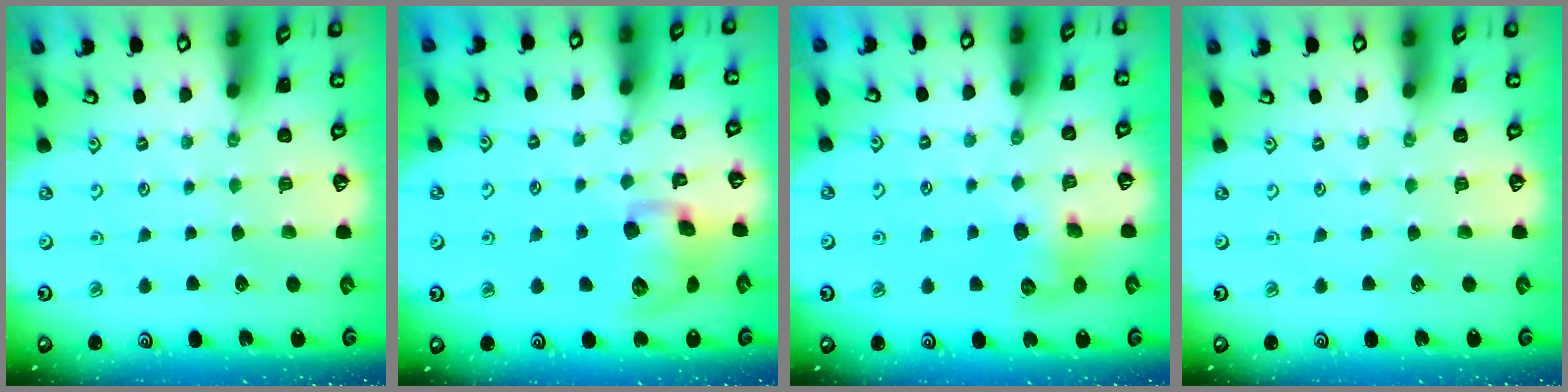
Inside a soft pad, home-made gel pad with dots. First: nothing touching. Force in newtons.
{"total": 11.7, "press": 11.6, "slide": 2.1}
{"total": 10.0, "press": 10.0, "slide": 0.1}
{"total": 0.0}